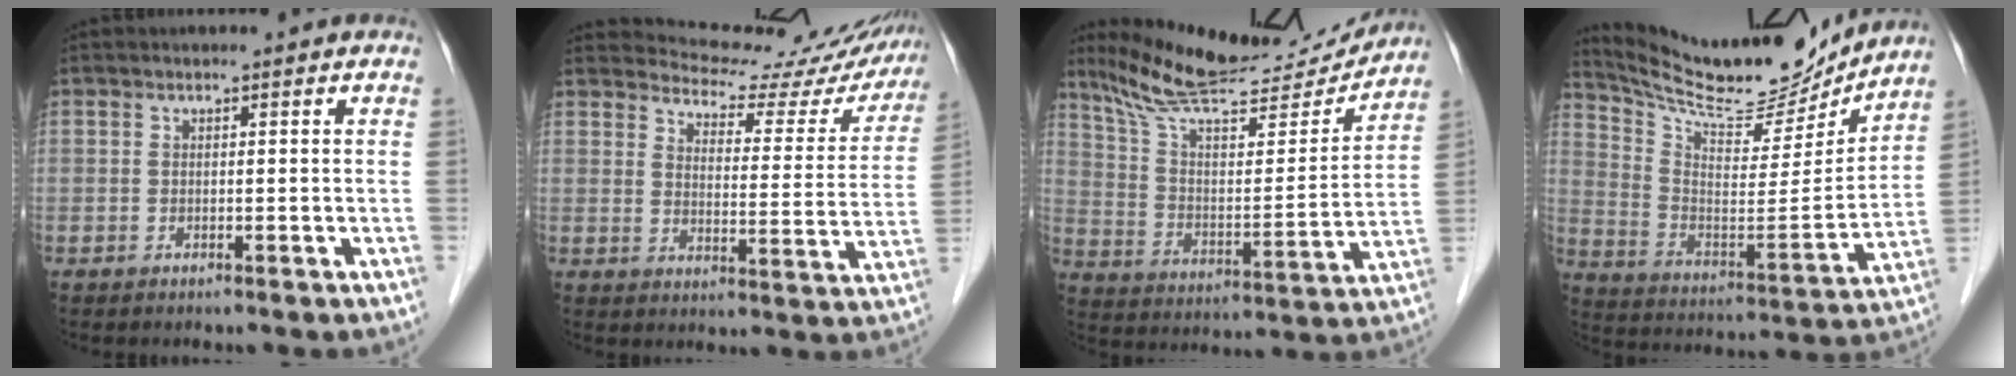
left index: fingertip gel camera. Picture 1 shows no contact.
{"total": 17.6, "force": [17.1, 3.8, 1.9], "torque": [-0.005, -0.054, 0.190]}
{"total": 19.9, "force": [18.6, 2.8, 6.5], "torque": [-0.113, -0.013, 0.287]}
{"total": 19.7, "force": [18.2, 4.2, 6.4], "torque": [-0.126, -0.025, 0.289]}